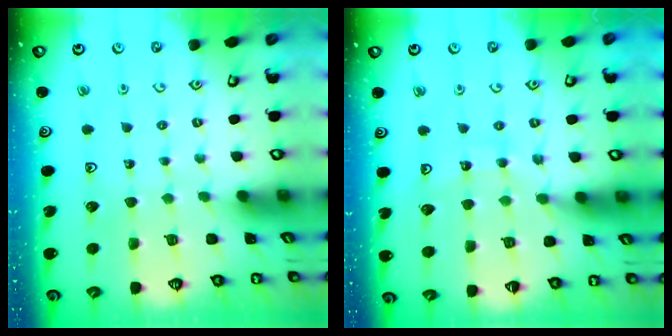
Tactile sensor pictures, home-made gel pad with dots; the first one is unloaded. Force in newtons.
{"total": 10.1, "press": 10.0, "slide": 1.3}